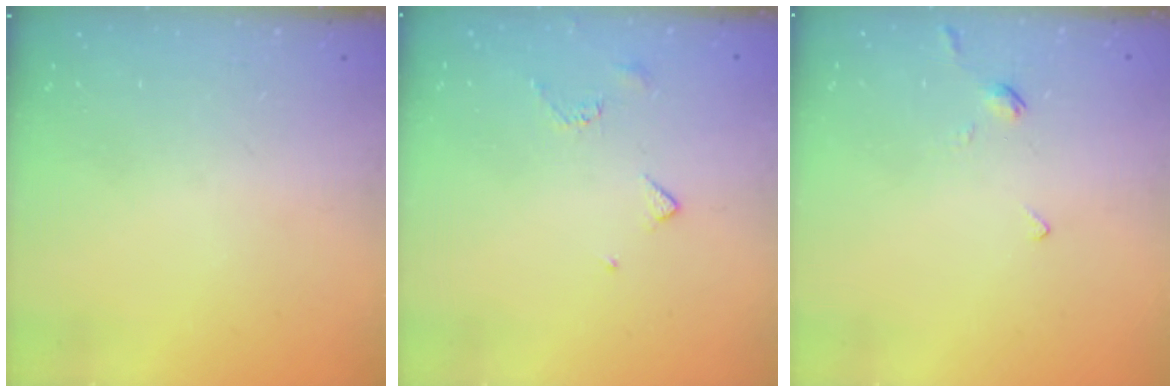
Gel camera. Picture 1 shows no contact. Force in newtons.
{"total": 3.5, "press": 3.4, "slide": 0.7}
{"total": 2.4, "press": 2.3, "slide": 0.6}